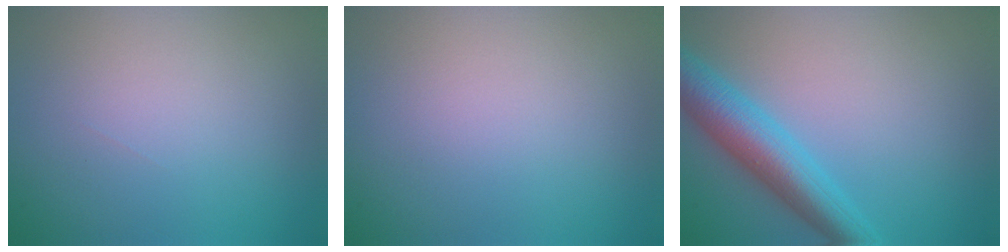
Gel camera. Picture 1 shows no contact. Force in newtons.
{"total": 0.0}
{"total": 6.1, "press": 6.1, "slide": 0.2}